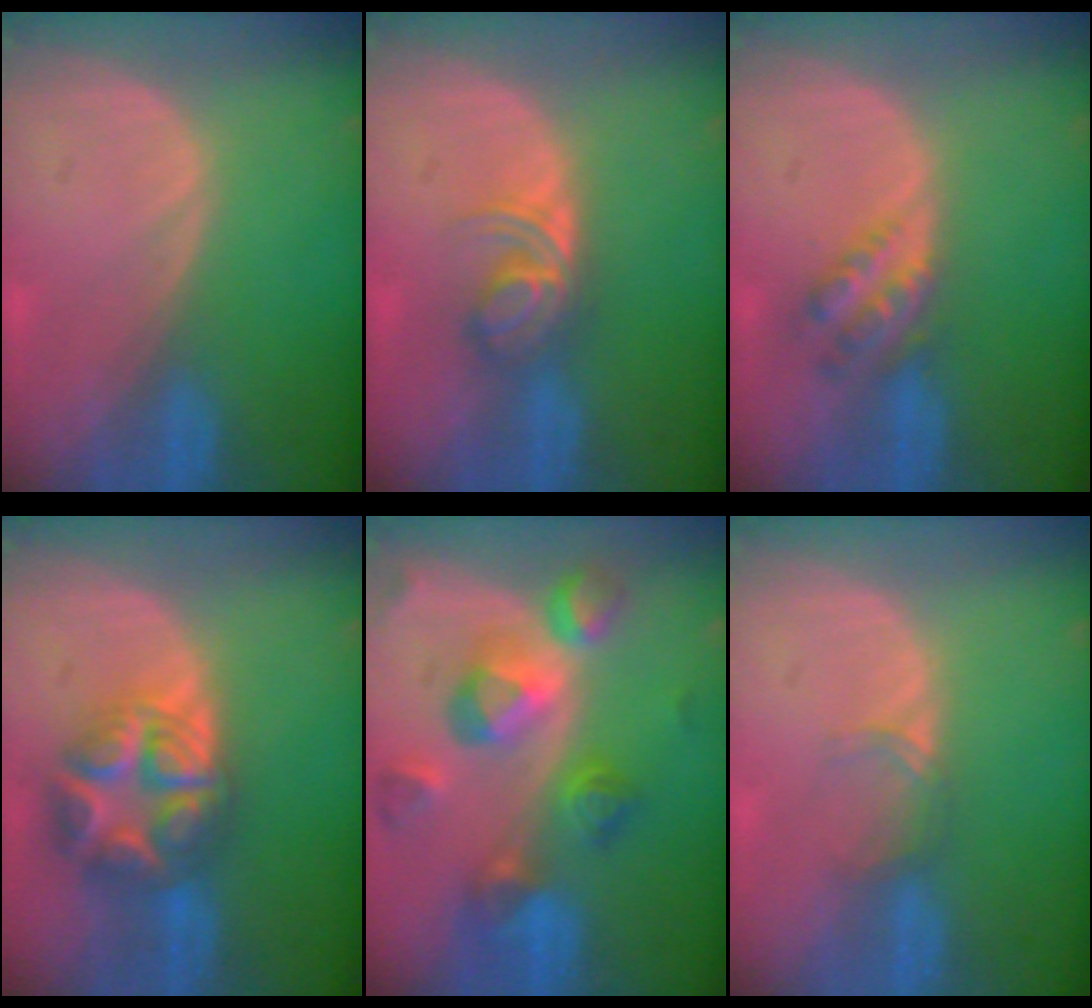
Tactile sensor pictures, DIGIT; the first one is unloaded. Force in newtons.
{"total": 5.7, "press": 4.7, "slide": 3.3}
{"total": 4.5, "press": 4.0, "slide": 2.0}
{"total": 8.6, "press": 8.6, "slide": 0.5}
{"total": 10.5, "press": 9.4, "slide": 4.7}
{"total": 1.9, "press": 1.9, "slide": 0.3}